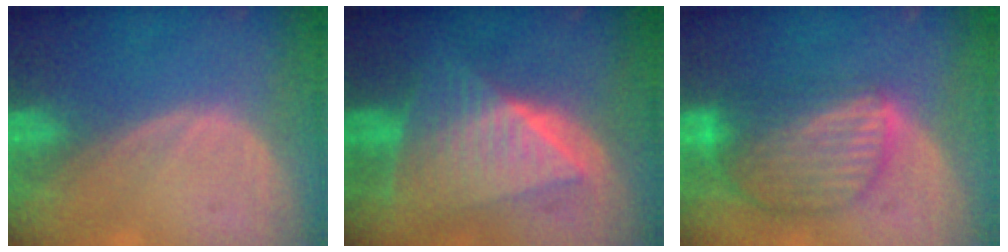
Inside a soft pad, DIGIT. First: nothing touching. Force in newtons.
{"total": 9.6, "press": 9.5, "slide": 0.6}
{"total": 8.8, "press": 7.7, "slide": 4.2}